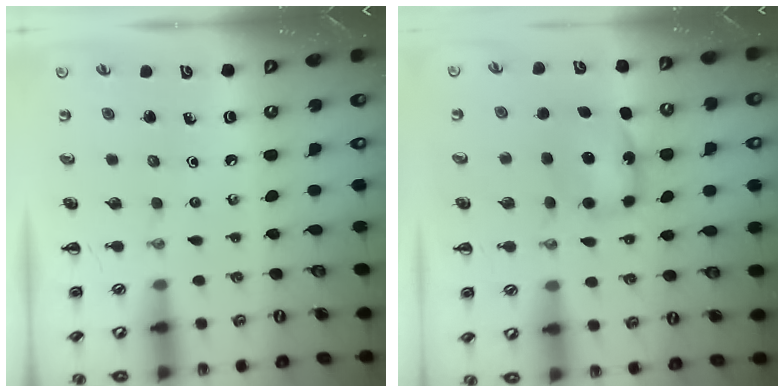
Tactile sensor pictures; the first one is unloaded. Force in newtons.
{"total": 6.3, "press": 6.2, "slide": 1.0}